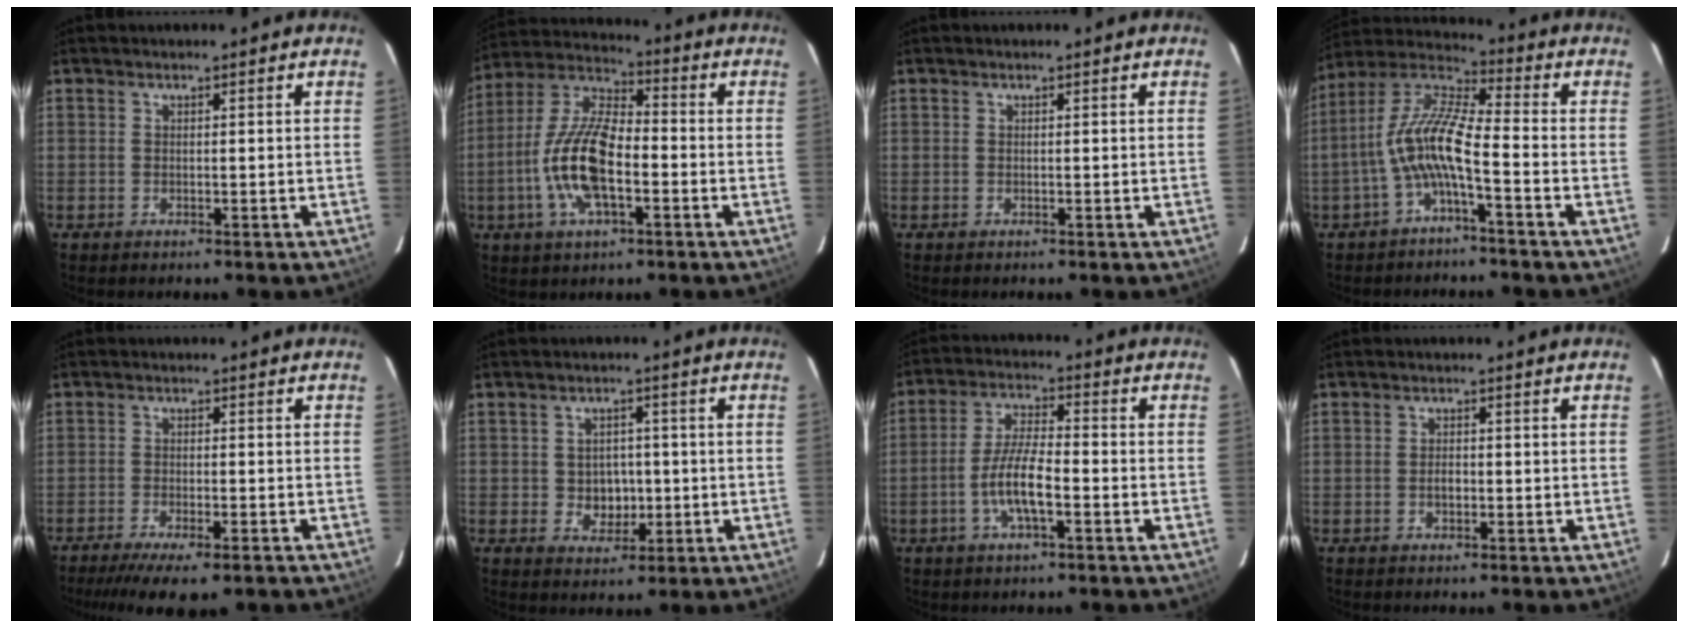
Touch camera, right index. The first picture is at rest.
{"total": 14.8, "force": [-3.9, 6.0, 13.0], "torque": [-0.271, 0.002, -0.079]}
{"total": 0.0}
{"total": 10.1, "force": [-3.4, 1.7, 9.3], "torque": [-0.204, 0.015, -0.069]}
{"total": 10.5, "force": [-8.0, 2.4, 6.4], "torque": [-0.139, -0.038, -0.129]}
{"total": 4.9, "force": [-0.5, 4.3, 2.4], "torque": [-0.045, 0.007, 0.002]}
{"total": 8.2, "force": [-3.0, 2.0, 7.4], "torque": [-0.151, 0.003, -0.057]}
{"total": 1.8, "force": [-0.5, 1.1, 1.4], "torque": [-0.027, 0.003, -0.010]}